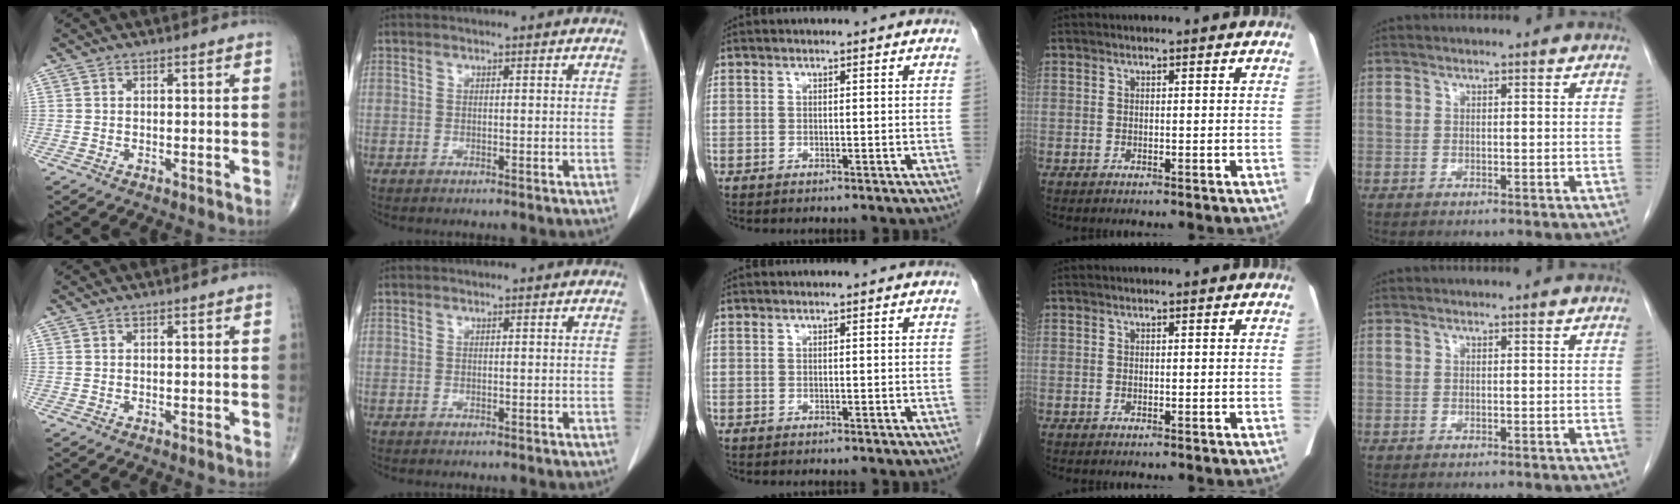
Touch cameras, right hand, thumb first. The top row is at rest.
{}